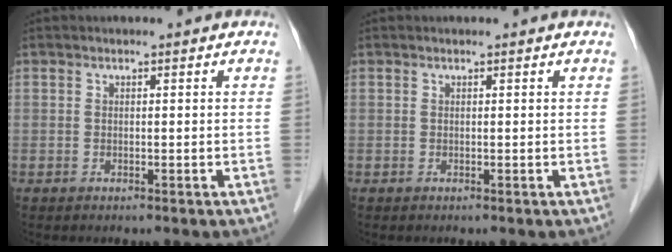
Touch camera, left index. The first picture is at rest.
{"total": 0.0}